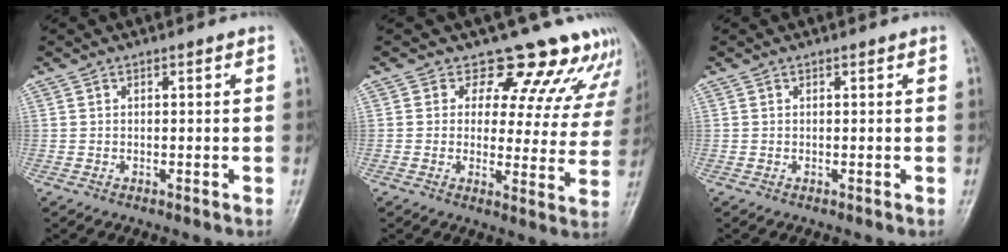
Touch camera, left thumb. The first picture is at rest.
{"total": 13.3, "force": [11.7, 5.6, 3.0], "torque": [0.014, -0.074, 0.116]}
{"total": 0.0}